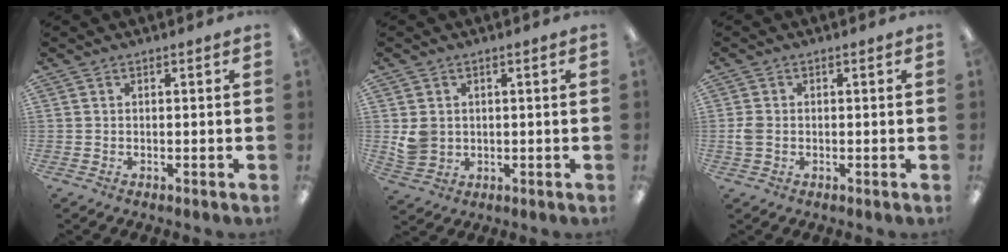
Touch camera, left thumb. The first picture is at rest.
{"total": 4.6, "force": [0.8, 4.3, 1.6], "torque": [-0.018, 0.004, 0.017]}
{"total": 2.7, "force": [-0.4, 2.1, 1.6], "torque": [-0.027, 0.004, -0.006]}